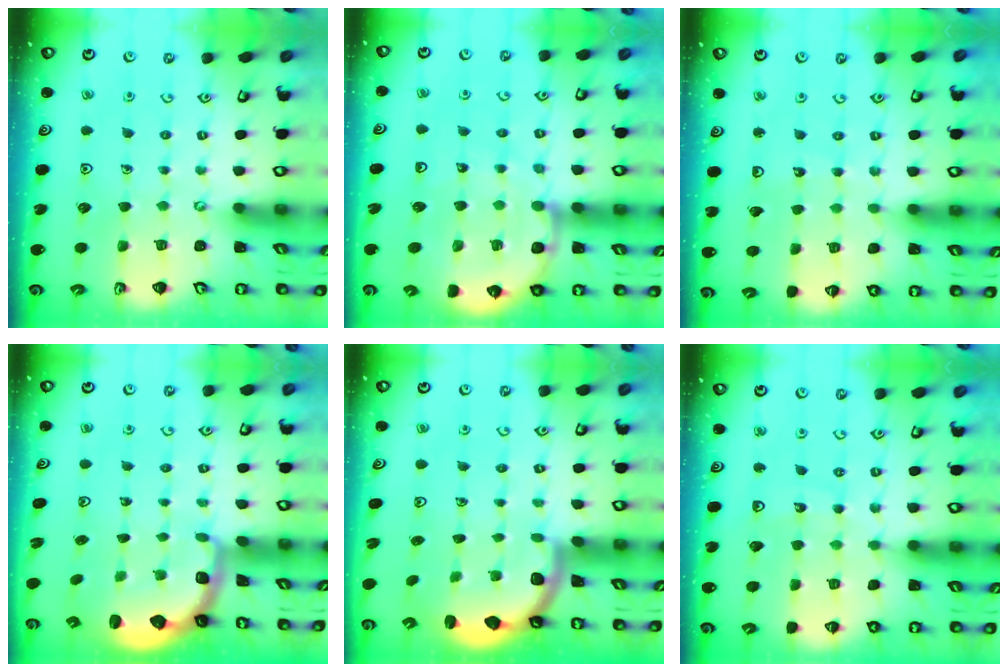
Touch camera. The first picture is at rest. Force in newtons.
{"total": 9.6, "press": 9.1, "slide": 2.9}
{"total": 3.4, "press": 3.4, "slide": 0.2}
{"total": 2.9, "press": 1.8, "slide": 2.2}
{"total": 2.5, "press": 2.2, "slide": 1.1}
{"total": 8.2, "press": 7.7, "slide": 2.6}